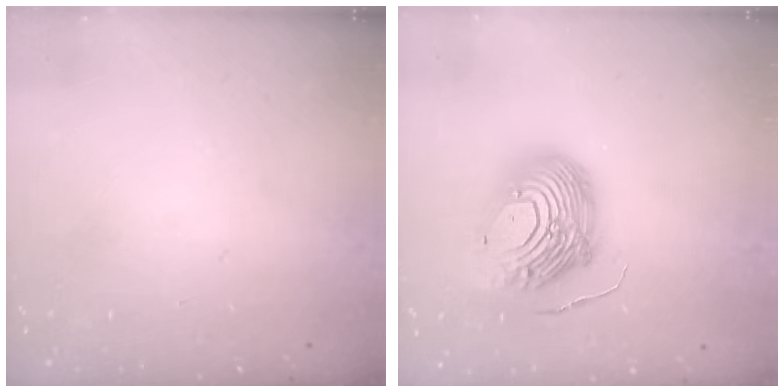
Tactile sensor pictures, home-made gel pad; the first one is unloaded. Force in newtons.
{"total": 18.0, "press": 17.9, "slide": 1.9}